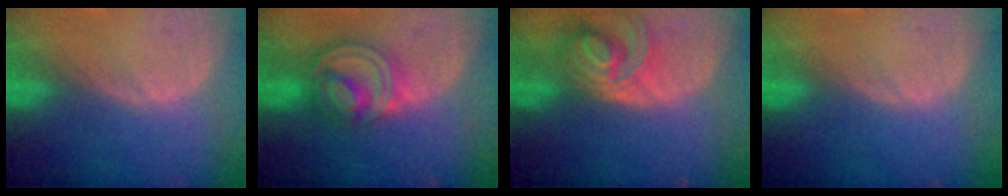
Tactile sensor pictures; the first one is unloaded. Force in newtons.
{"total": 8.1, "press": 6.8, "slide": 4.3}
{"total": 7.1, "press": 6.9, "slide": 1.8}
{"total": 0.0}